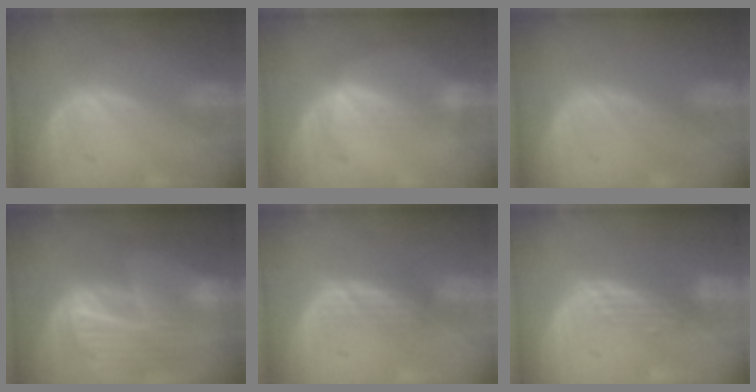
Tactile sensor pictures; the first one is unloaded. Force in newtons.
{"total": 2.7, "press": 2.7, "slide": 0.4}
{"total": 0.0}
{"total": 10.3, "press": 8.9, "slide": 5.1}
{"total": 2.5, "press": 2.3, "slide": 0.9}
{"total": 3.0, "press": 2.5, "slide": 1.7}